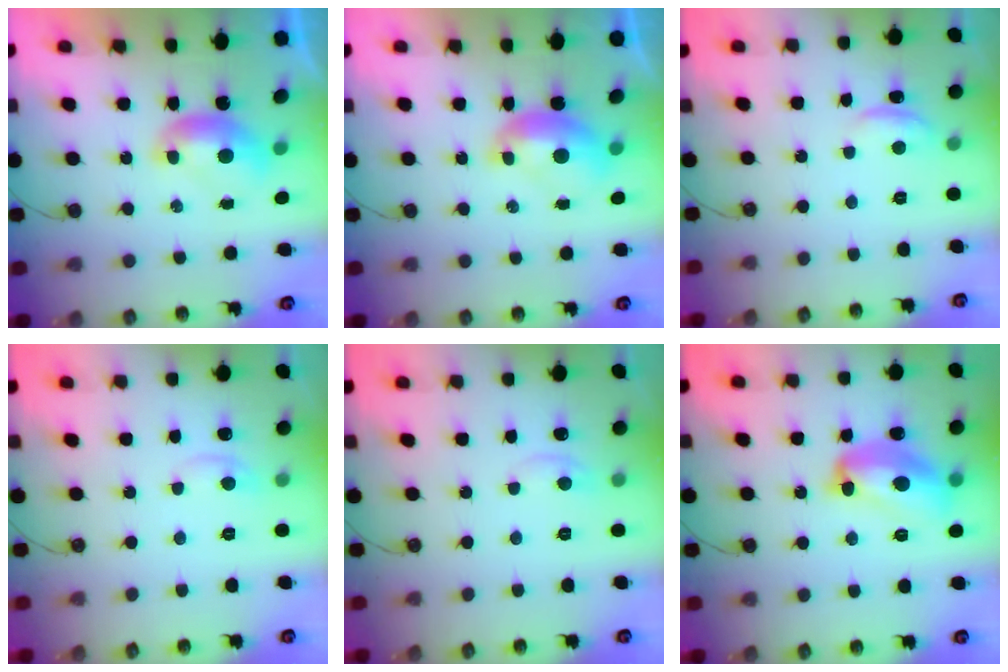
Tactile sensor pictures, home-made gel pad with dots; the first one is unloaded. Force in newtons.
{"total": 1.5, "press": 1.4, "slide": 0.4}
{"total": 0.6, "press": 0.2, "slide": 0.6}
{"total": 1.0, "press": 0.7, "slide": 0.7}
{"total": 1.0, "press": 0.8, "slide": 0.5}
{"total": 11.1, "press": 11.0, "slide": 0.6}